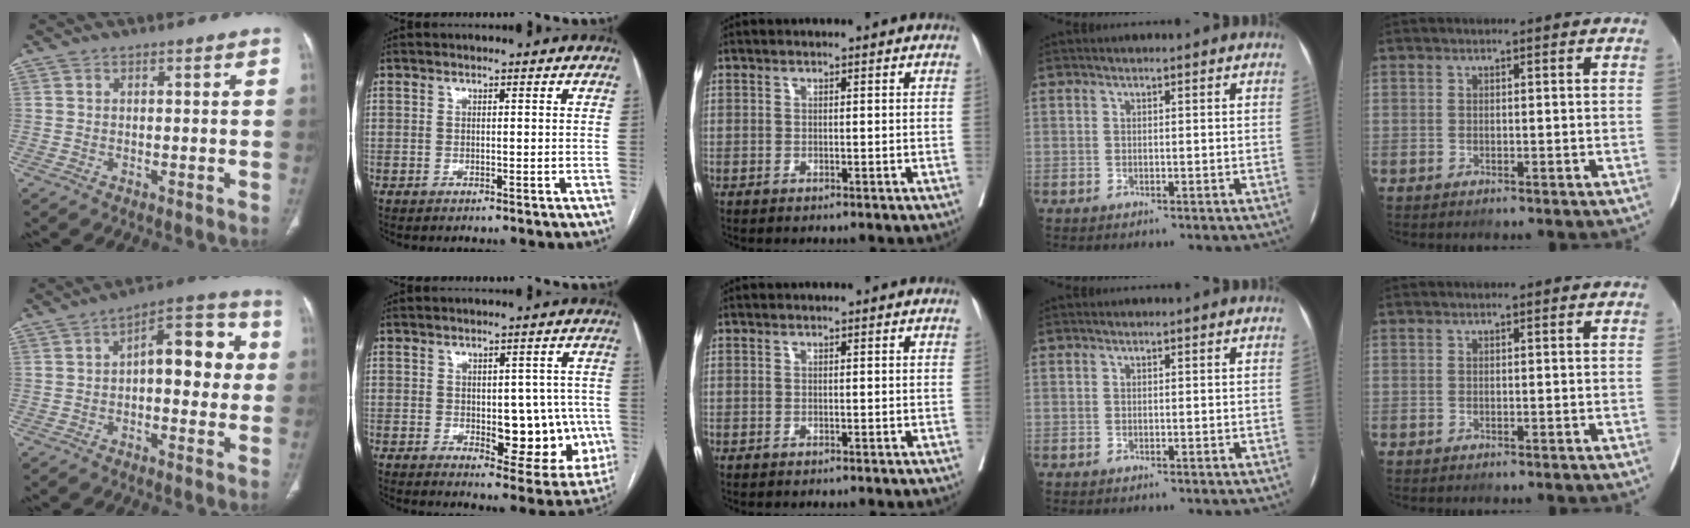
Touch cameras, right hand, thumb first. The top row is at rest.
{"thumb": {"total": 12.4, "force": [0.9, 6.2, 10.8], "torque": [-0.107, 0.035, 0.003]}, "index": {"total": 11.7, "force": [-1.5, 5.7, 10.2], "torque": [-0.111, 0.009, 0.000]}}